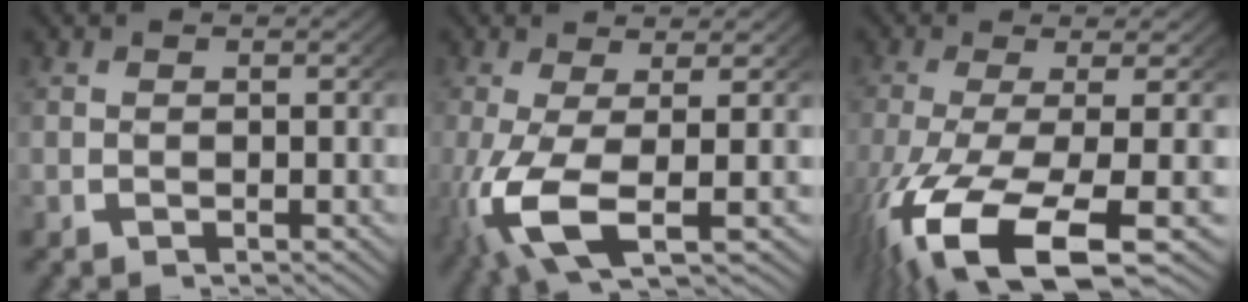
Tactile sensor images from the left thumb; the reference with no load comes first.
{"total": 9.2, "force": [-2.1, 4.4, 7.8], "torque": [-0.191, -0.038, -0.017]}
{"total": 10.7, "force": [-3.8, 4.3, 9.0], "torque": [-0.200, -0.032, -0.033]}